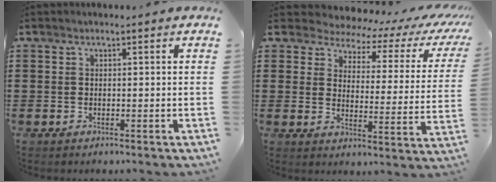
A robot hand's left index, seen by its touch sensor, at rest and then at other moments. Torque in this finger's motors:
{"motor_torque": [2.14, 0.00, 0.29, 0.02]}